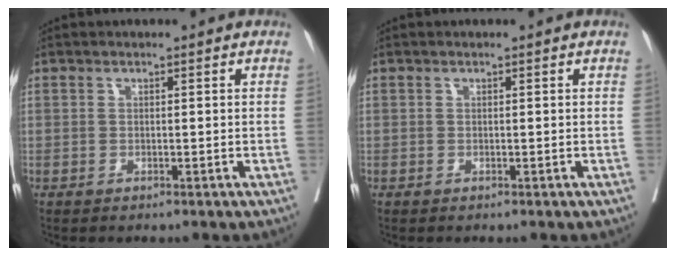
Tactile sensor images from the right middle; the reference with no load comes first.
{"total": 0.0}